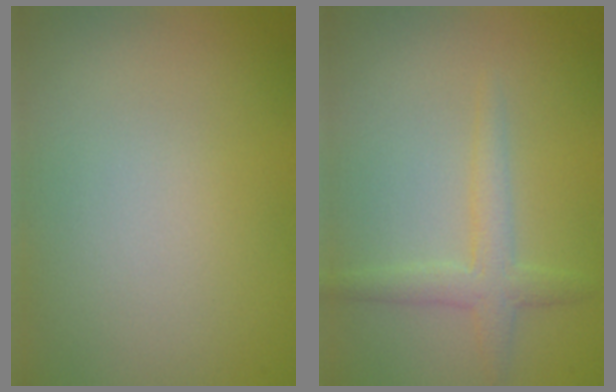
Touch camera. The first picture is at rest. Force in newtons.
{"total": 2.3, "press": 2.3, "slide": 0.1}